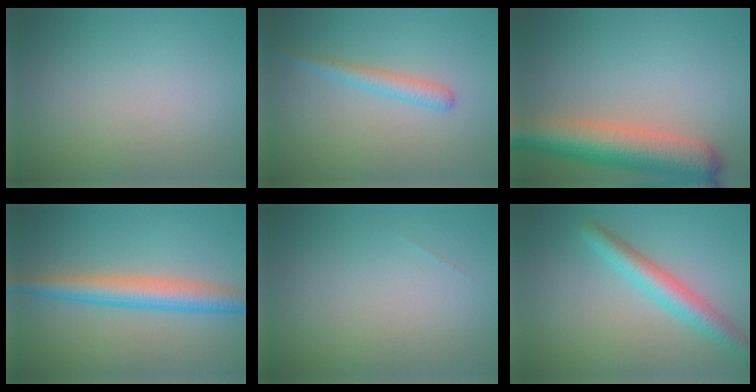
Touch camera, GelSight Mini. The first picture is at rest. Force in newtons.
{"total": 1.9, "press": 1.9, "slide": 0.1}
{"total": 7.5, "press": 7.5, "slide": 0.5}
{"total": 4.8, "press": 4.8, "slide": 0.1}
{"total": 0.0}
{"total": 3.8, "press": 3.8, "slide": 0.1}